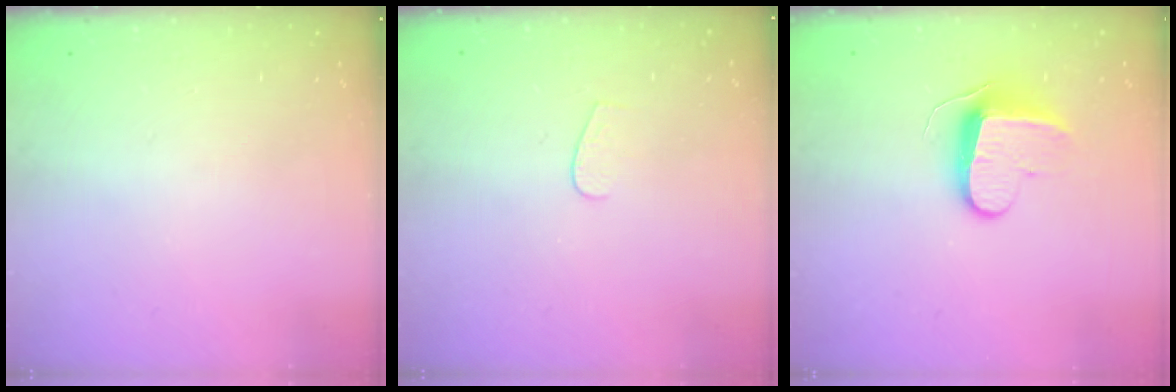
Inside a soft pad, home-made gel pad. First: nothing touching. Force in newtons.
{"total": 4.0, "press": 4.0, "slide": 0.4}
{"total": 9.6, "press": 9.6, "slide": 0.4}